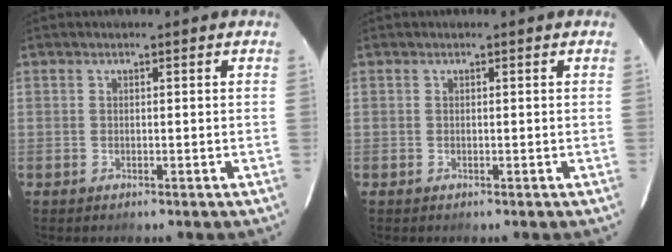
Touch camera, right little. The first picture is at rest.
{"total": 0.0}